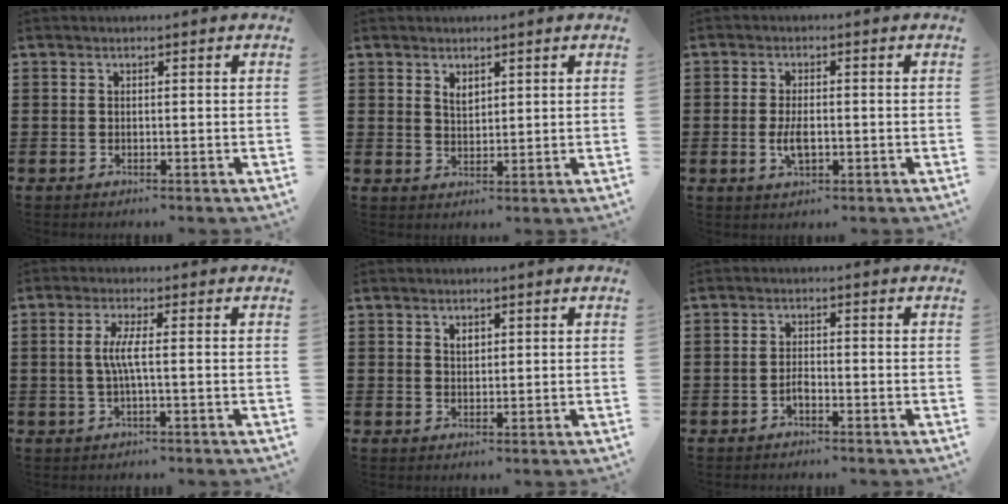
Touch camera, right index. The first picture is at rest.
{"total": 2.0, "force": [1.4, 1.1, 0.9], "torque": [-0.020, 0.003, 0.027]}
{"total": 3.9, "force": [-0.7, 1.7, 3.4], "torque": [-0.069, 0.001, -0.014]}
{"total": 3.7, "force": [-0.2, 0.2, 3.7], "torque": [-0.083, -0.008, -0.013]}
{"total": 1.5, "force": [0.8, 0.9, 0.9], "torque": [-0.020, 0.006, 0.013]}
{"total": 1.6, "force": [-1.1, 0.6, 1.1], "torque": [-0.024, 0.000, -0.020]}